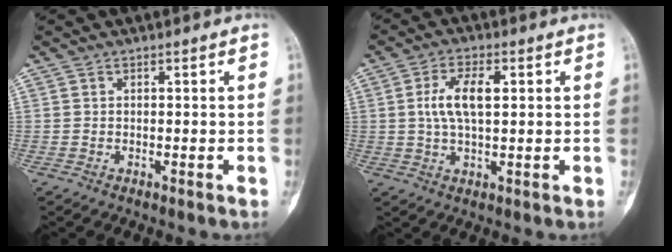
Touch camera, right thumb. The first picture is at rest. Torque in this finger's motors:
{"motor_torque": [0.02, 0.02, 0.88, 0.26, 0.09]}